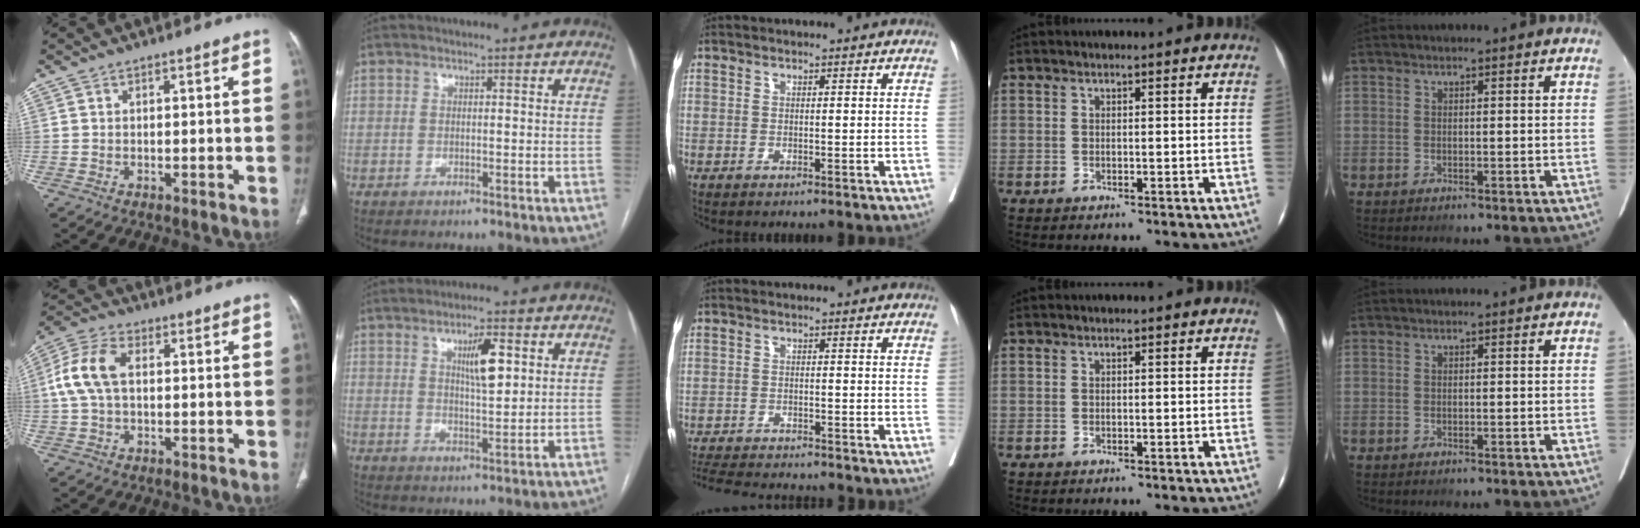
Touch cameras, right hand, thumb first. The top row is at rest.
{"thumb": {"total": 9.4, "force": [1.1, 5.7, 7.4], "torque": [-0.167, 0.026, 0.020]}, "index": {"total": 6.2, "force": [2.2, 1.4, 5.7], "torque": [-0.097, 0.003, 0.038]}, "middle": {"total": 10.0, "force": [-9.4, 1.0, 3.2], "torque": [-0.049, -0.008, -0.142]}}